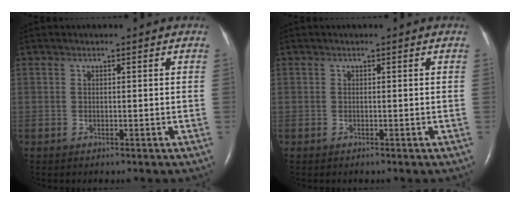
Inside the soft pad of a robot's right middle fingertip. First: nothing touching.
{"total": 0.0}